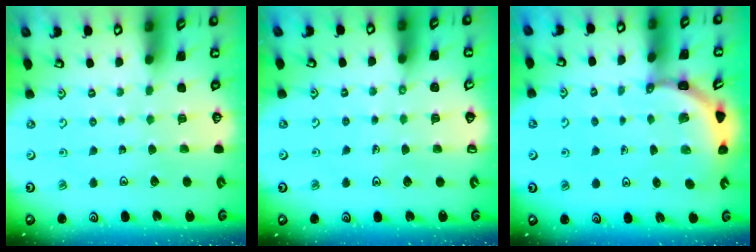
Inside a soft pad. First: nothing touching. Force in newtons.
{"total": 3.8, "press": 3.6, "slide": 1.2}
{"total": 3.4, "press": 3.4, "slide": 0.2}